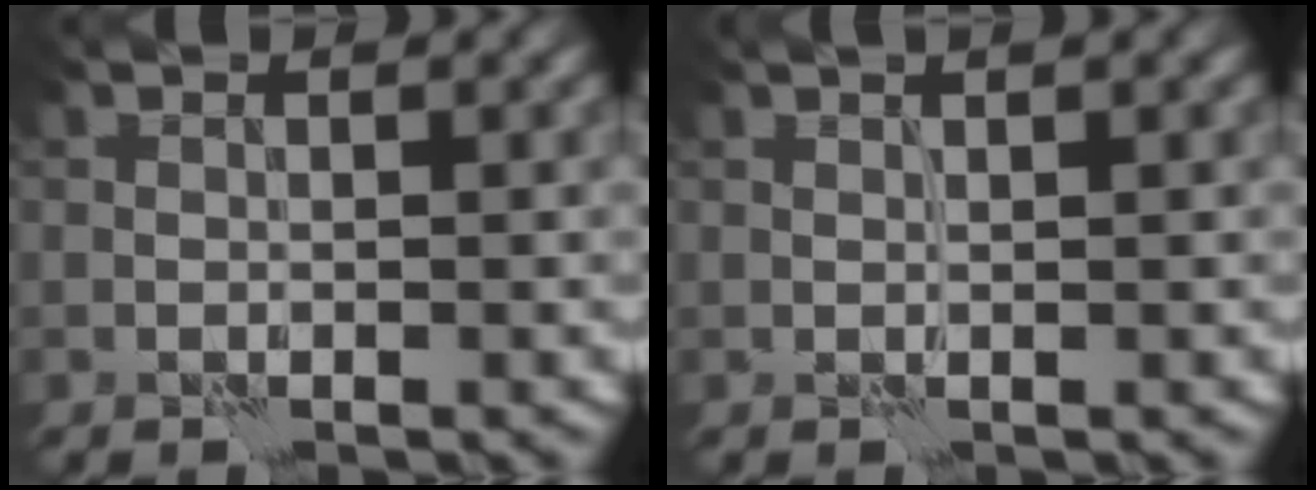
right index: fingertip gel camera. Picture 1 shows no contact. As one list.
[{"total": 0.8, "force": [0.7, -0.4, 0.4], "torque": [-0.008, -0.001, 0.008]}]